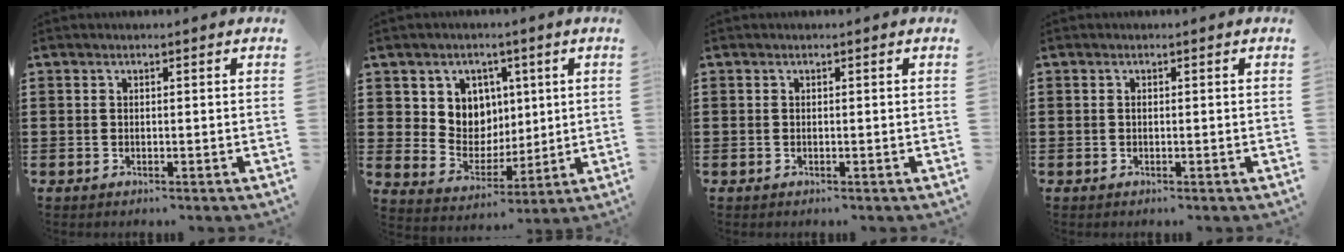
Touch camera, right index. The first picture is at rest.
{"total": 6.8, "force": [2.5, 6.3, 0.5], "torque": [-0.047, -0.016, 0.048]}
{"total": 0.0}
{"total": 0.0}